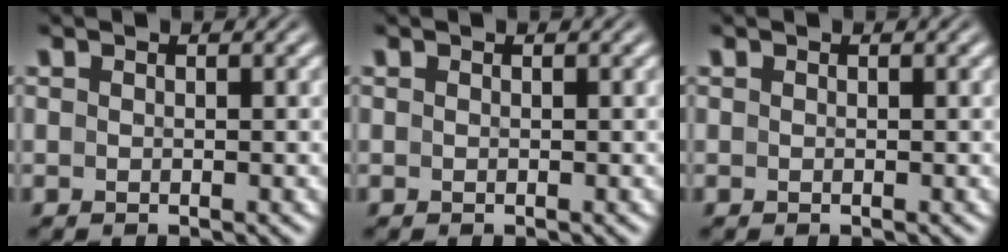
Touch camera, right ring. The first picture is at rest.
{"total": 0.0}
{"total": 1.1, "force": [-0.3, -1.0, -0.4], "torque": [0.013, -0.011, 0.005]}